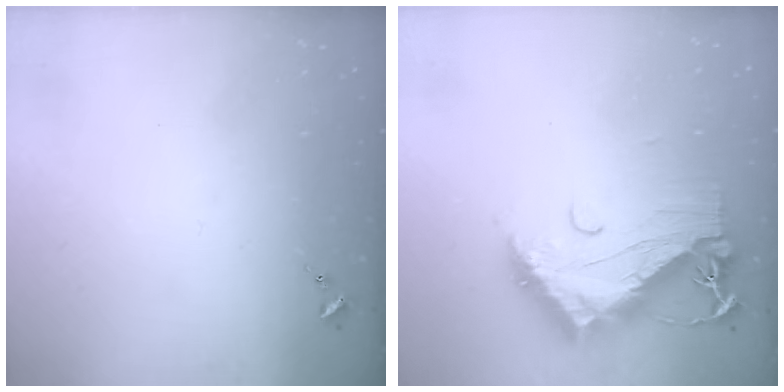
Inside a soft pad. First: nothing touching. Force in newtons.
{"total": 17.0, "press": 17.0, "slide": 1.4}